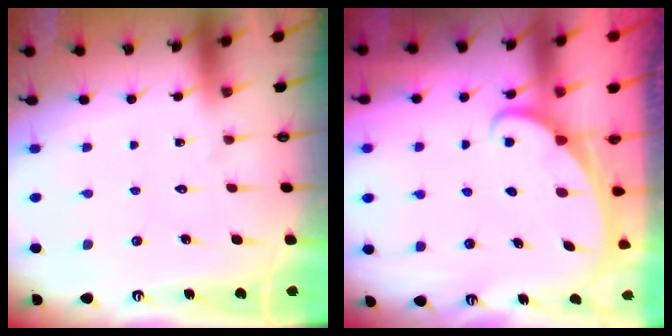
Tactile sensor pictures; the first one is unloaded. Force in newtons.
{"total": 1.8, "press": 1.8, "slide": 0.1}